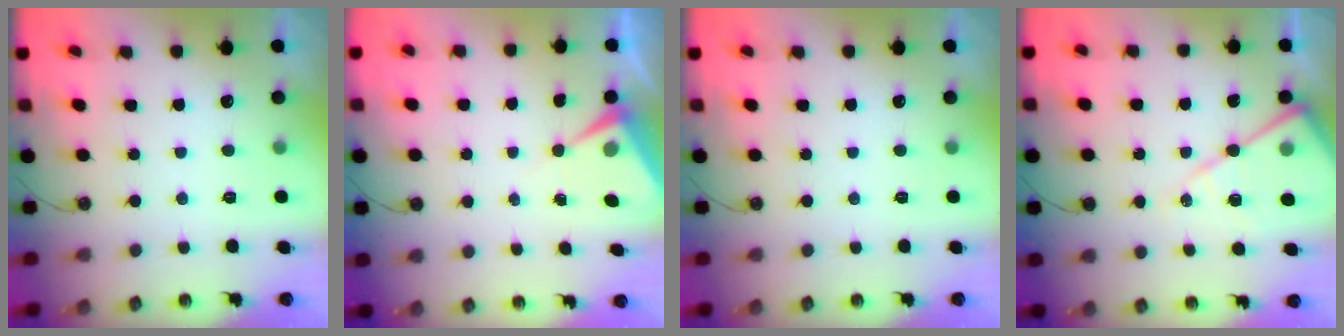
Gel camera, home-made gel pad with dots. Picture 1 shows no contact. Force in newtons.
{"total": 6.4, "press": 6.4, "slide": 0.3}
{"total": 0.0}
{"total": 14.7, "press": 14.6, "slide": 1.2}